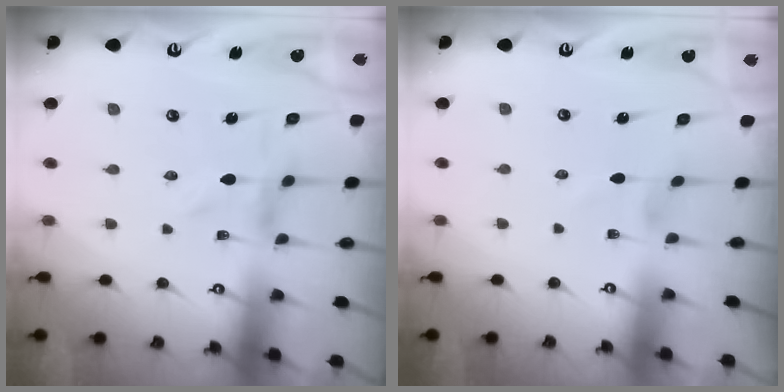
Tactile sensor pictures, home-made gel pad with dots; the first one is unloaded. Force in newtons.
{"total": 0.8, "press": 0.8, "slide": 0.1}